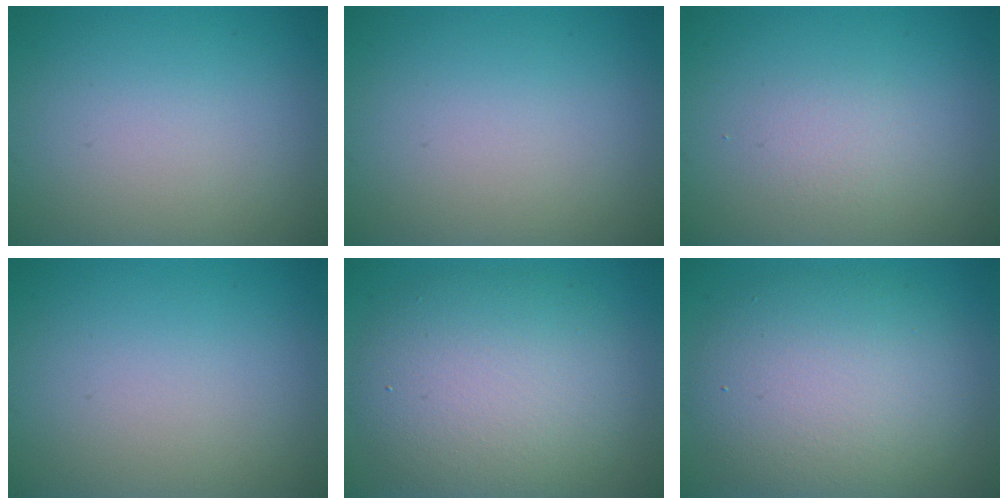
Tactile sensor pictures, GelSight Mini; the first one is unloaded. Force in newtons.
{"total": 0.0}
{"total": 1.3, "press": 1.3, "slide": 0.1}
{"total": 0.0}
{"total": 8.4, "press": 8.4, "slide": 0.5}
{"total": 8.6, "press": 8.6, "slide": 0.2}